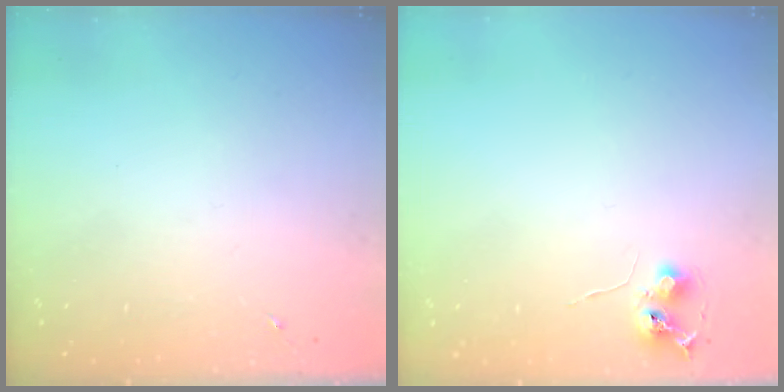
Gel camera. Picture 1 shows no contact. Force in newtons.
{"total": 6.4, "press": 6.3, "slide": 0.7}